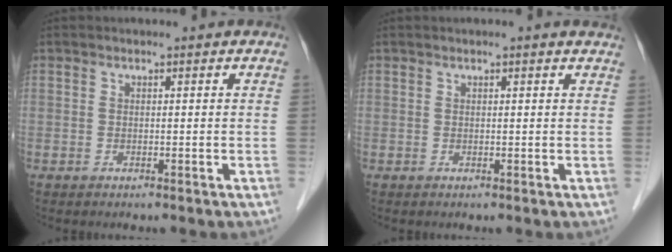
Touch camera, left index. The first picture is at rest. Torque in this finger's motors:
{"motor_torque": [0.63, -0.56, 0.10, 0.02]}